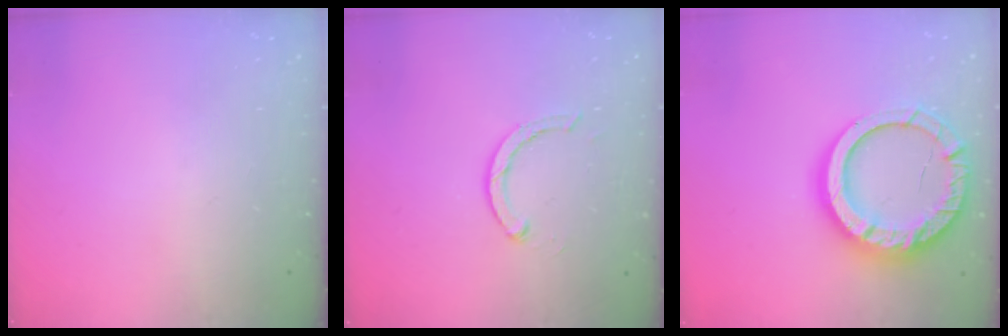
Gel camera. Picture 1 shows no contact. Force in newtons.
{"total": 2.9, "press": 2.9, "slide": 0.4}
{"total": 19.7, "press": 19.6, "slide": 1.7}